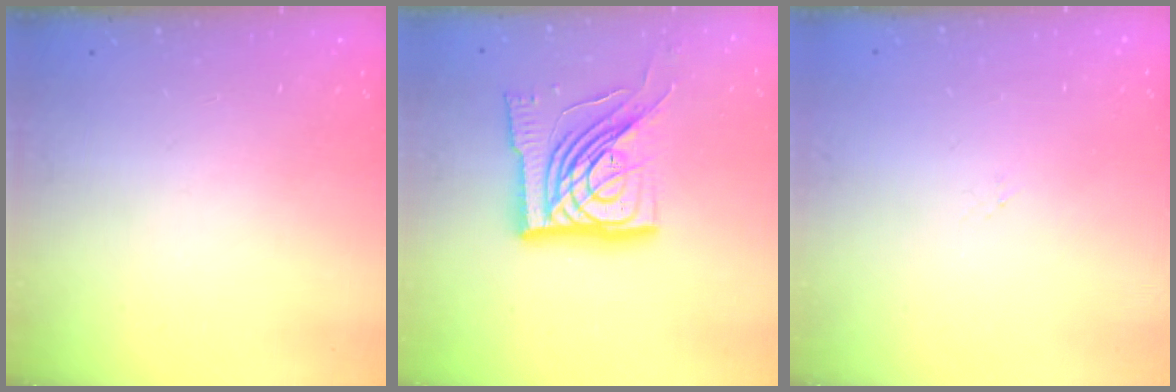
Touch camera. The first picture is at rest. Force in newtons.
{"total": 19.1, "press": 19.0, "slide": 1.8}
{"total": 1.3, "press": 1.2, "slide": 0.3}